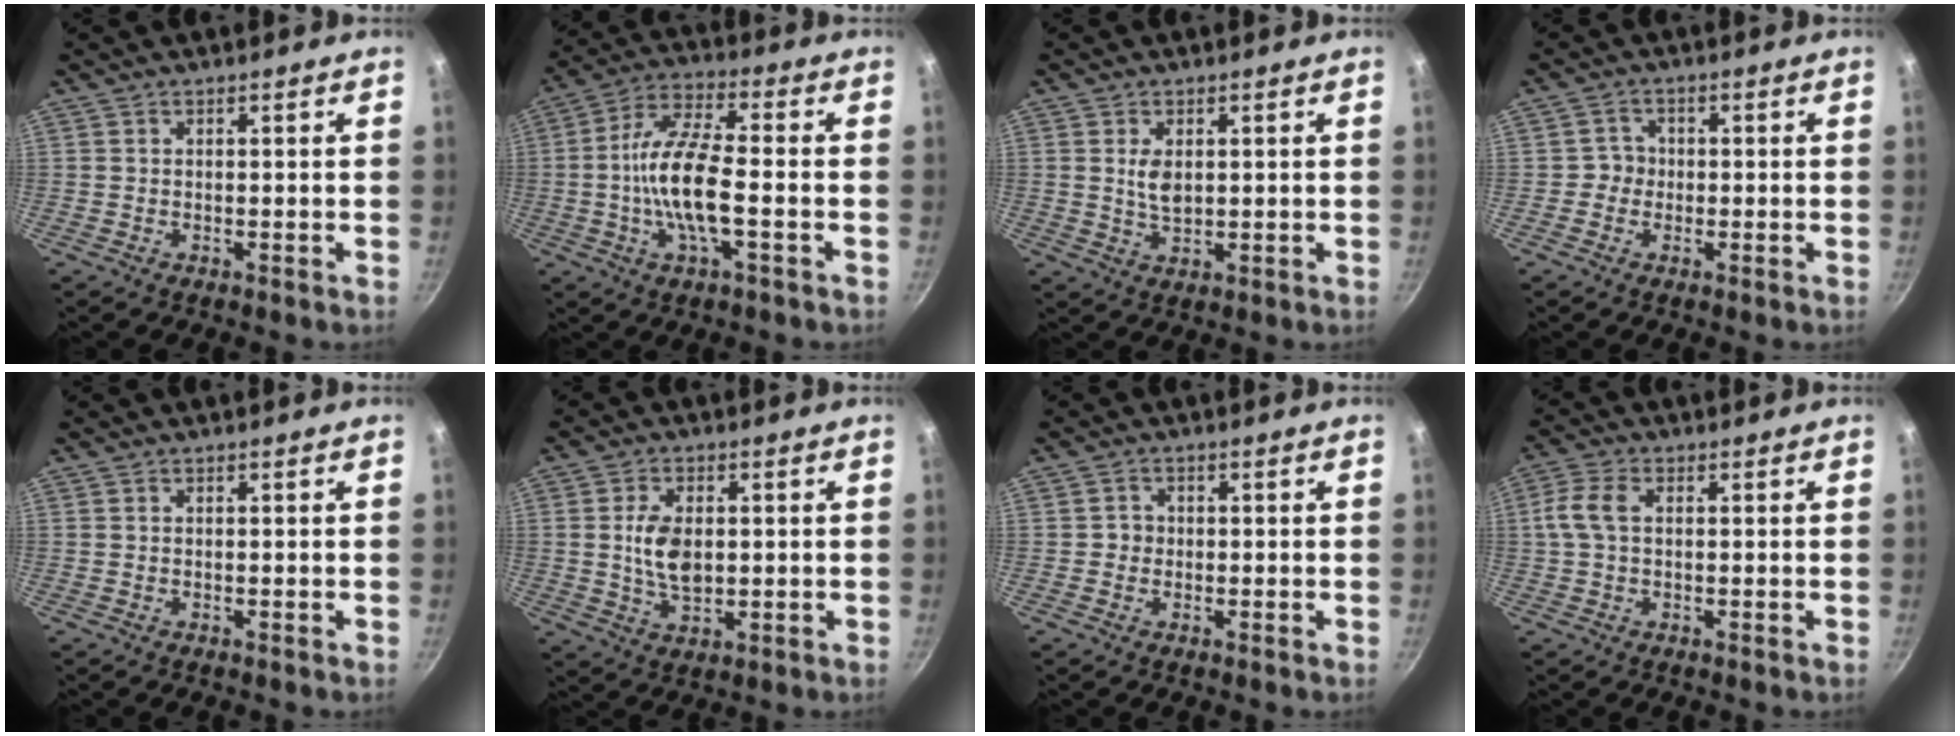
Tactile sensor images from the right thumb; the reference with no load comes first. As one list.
[{"total": 13.2, "force": [-2.0, 4.6, 12.2], "torque": [-0.250, 0.025, -0.042]}, {"total": 3.9, "force": [0.8, 2.2, 3.1], "torque": [-0.053, -0.012, 0.020]}, {"total": 2.6, "force": [-0.5, 2.5, 0.7], "torque": [0.006, 0.011, -0.017]}, {"total": 0.0}, {"total": 7.5, "force": [0.5, 4.5, 6.0], "torque": [-0.106, -0.008, 0.015]}, {"total": 1.8, "force": [-0.2, 1.7, 0.6], "torque": [0.003, 0.007, -0.008]}, {"total": 5.2, "force": [0.6, 3.2, 4.0], "torque": [-0.101, 0.015, 0.009]}]